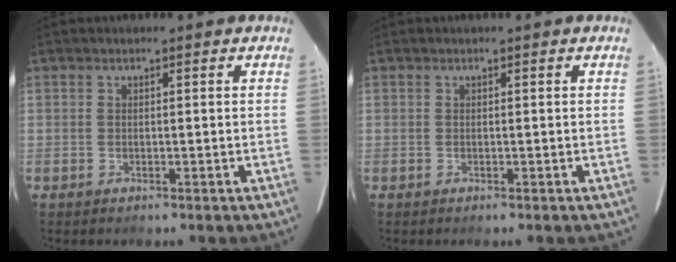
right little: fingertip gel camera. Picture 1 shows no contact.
{"total": 0.0}